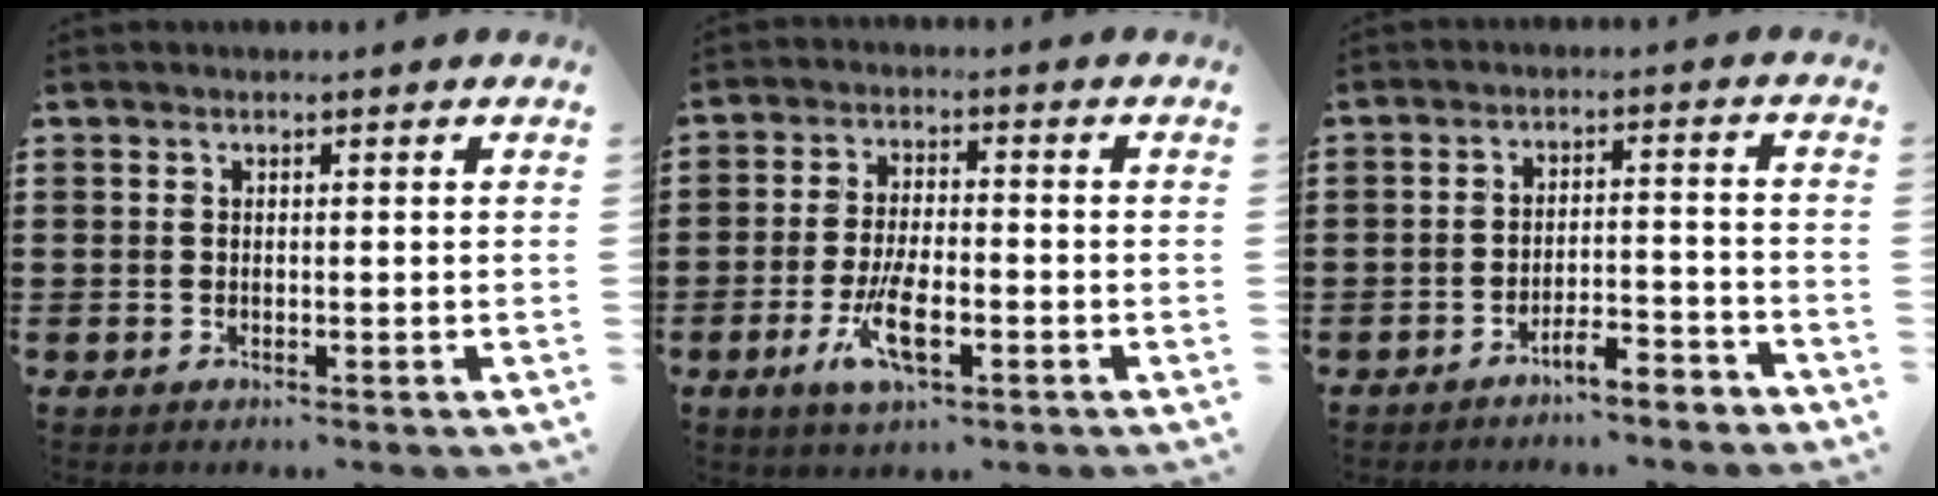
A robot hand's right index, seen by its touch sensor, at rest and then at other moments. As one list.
[{"total": 7.7, "force": [-3.0, 2.7, 6.6], "torque": [-0.146, -0.012, -0.058]}, {"total": 4.5, "force": [-4.1, 0.2, 1.7], "torque": [-0.033, 0.002, -0.081]}]